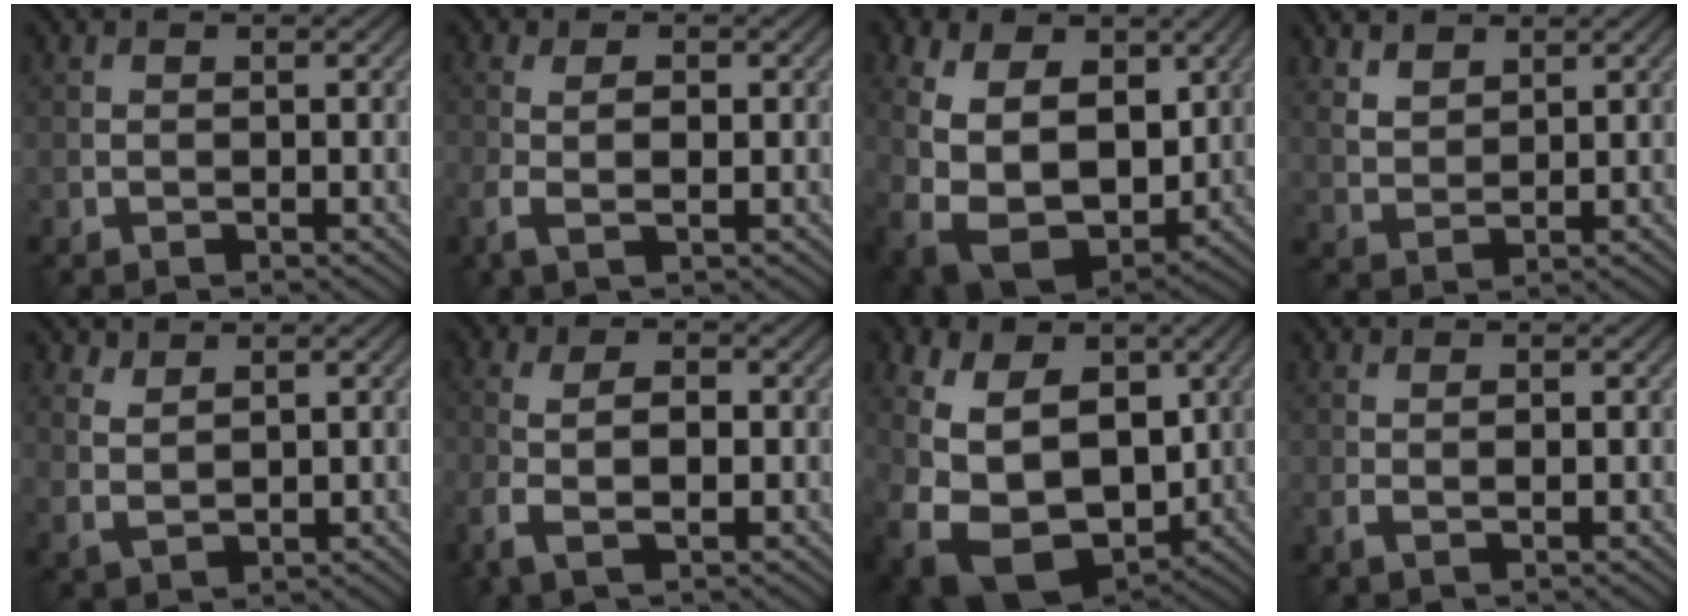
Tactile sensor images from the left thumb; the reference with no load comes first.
{"total": 3.7, "force": [-0.6, 1.8, 3.2], "torque": [-0.082, -0.004, -0.014]}
{"total": 15.3, "force": [1.5, 10.9, 10.6], "torque": [-0.230, -0.002, 0.048]}
{"total": 4.2, "force": [3.1, 2.0, 2.1], "torque": [-0.050, -0.003, 0.070]}
{"total": 3.1, "force": [2.1, 1.6, 1.6], "torque": [-0.043, -0.003, 0.049]}
{"total": 5.5, "force": [-1.4, 2.7, 4.6], "torque": [-0.113, -0.002, -0.029]}
{"total": 16.1, "force": [-1.8, 11.9, 10.7], "torque": [-0.224, -0.029, -0.012]}
{"total": 1.5, "force": [0.0, 0.5, 1.5], "torque": [-0.035, 0.001, -0.001]}